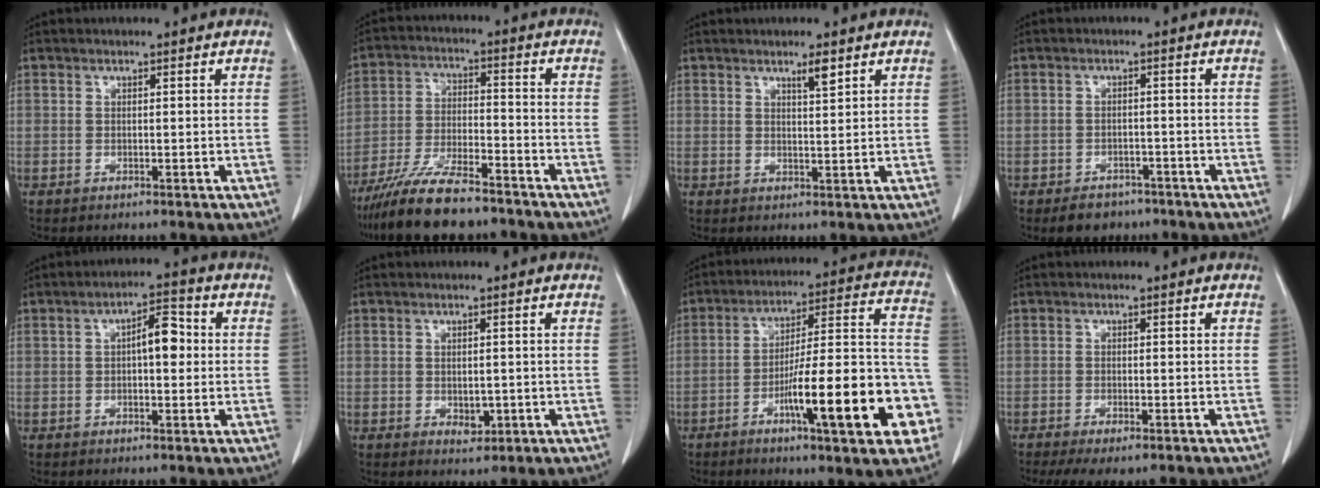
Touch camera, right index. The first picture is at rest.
{"total": 12.4, "force": [-10.3, 2.3, 6.4], "torque": [-0.117, -0.019, -0.180]}
{"total": 2.4, "force": [1.7, 0.2, 1.7], "torque": [-0.033, -0.002, 0.029]}
{"total": 4.7, "force": [-3.5, 3.0, 1.2], "torque": [-0.016, 0.005, -0.048]}
{"total": 5.2, "force": [0.5, 1.9, 4.8], "torque": [-0.074, 0.017, 0.005]}
{"total": 2.2, "force": [-0.4, 1.5, 1.6], "torque": [-0.021, -0.001, 0.000]}
{"total": 20.3, "force": [-7.7, 2.8, 18.6], "torque": [-0.231, 0.022, -0.106]}
{"total": 6.4, "force": [-4.7, 1.9, 3.8], "torque": [-0.052, -0.012, -0.070]}